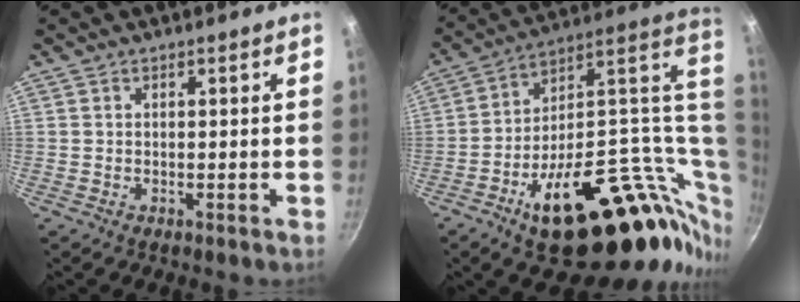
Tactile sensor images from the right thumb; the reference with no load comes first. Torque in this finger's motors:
{"motor_torque": [3.61, 1.40, 1.63, -1.14, 0.41]}